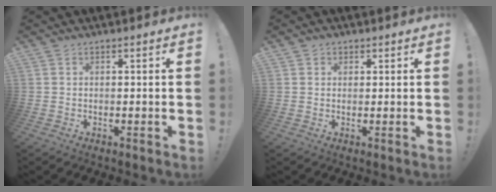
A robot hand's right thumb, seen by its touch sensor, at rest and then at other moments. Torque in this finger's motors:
{"motor_torque": [0.11, -0.17, -0.34, 0.00, 0.00]}